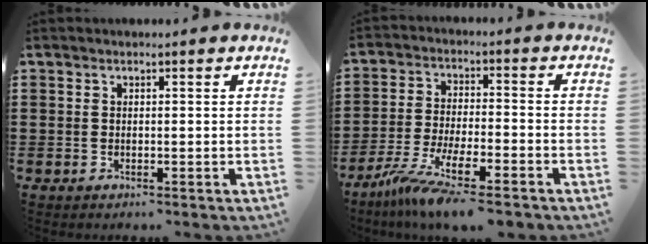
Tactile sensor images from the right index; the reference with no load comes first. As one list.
[{"total": 8.3, "force": [-6.9, 0.6, 4.6], "torque": [-0.103, -0.009, -0.136]}]